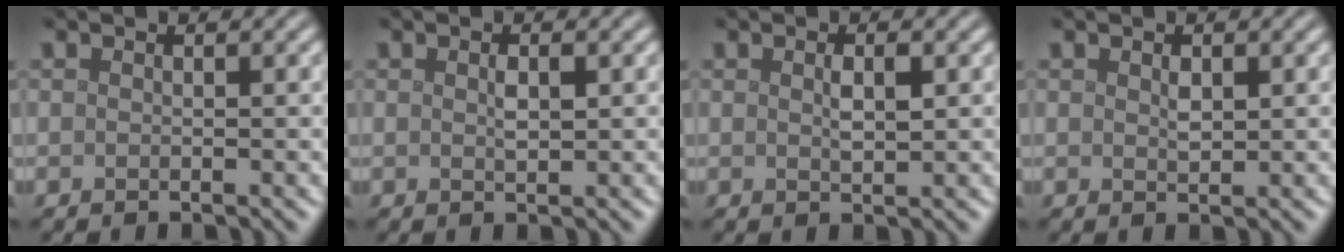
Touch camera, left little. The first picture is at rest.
{"total": 1.3, "force": [0.3, 0.5, 1.2], "torque": [-0.025, 0.000, 0.007]}
{"total": 1.6, "force": [0.4, 0.6, 1.5], "torque": [-0.030, -0.001, 0.010]}
{"total": 1.2, "force": [0.4, 0.6, 0.9], "torque": [-0.018, -0.001, 0.010]}